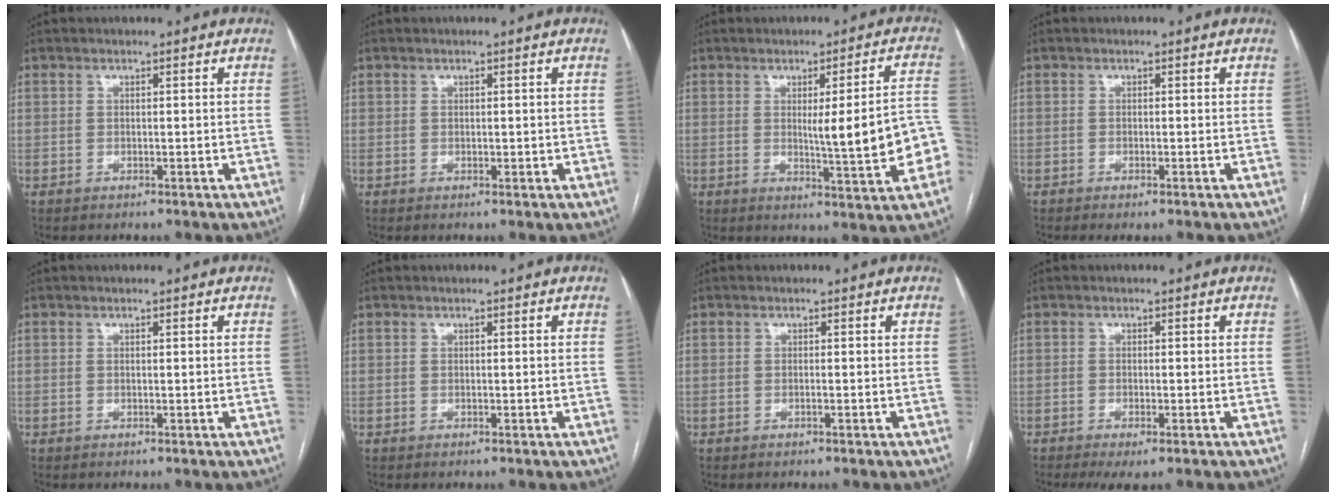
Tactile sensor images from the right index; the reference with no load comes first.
{"total": 0.8, "force": [0.1, 0.7, 0.5], "torque": [-0.005, 0.002, 0.003]}
{"total": 11.5, "force": [-1.5, 1.6, 11.3], "torque": [-0.136, 0.010, -0.015]}
{"total": 1.0, "force": [-0.7, 0.0, 0.7], "torque": [-0.013, -0.003, -0.011]}
{"total": 0.0}
{"total": 0.0}
{"total": 0.0}
{"total": 3.1, "force": [-1.9, 0.6, 2.3], "torque": [-0.037, -0.008, -0.029]}